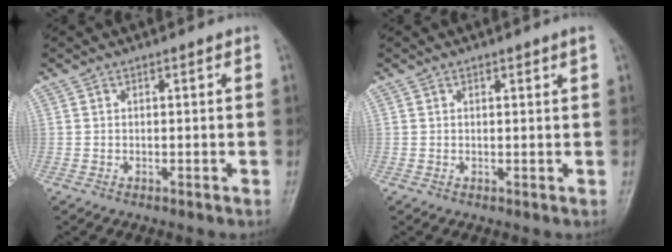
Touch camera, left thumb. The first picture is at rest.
{"total": 1.0, "force": [0.7, 0.1, 0.7], "torque": [-0.007, -0.003, 0.009]}